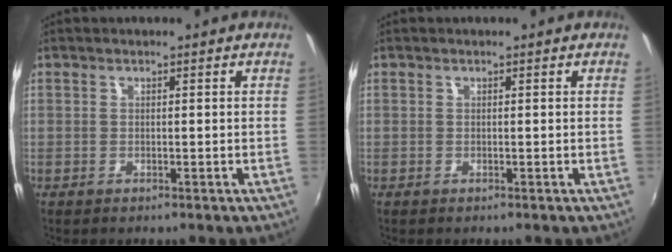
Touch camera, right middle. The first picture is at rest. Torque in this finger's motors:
{"motor_torque": [-0.19, -0.01, -0.03, 0.00]}